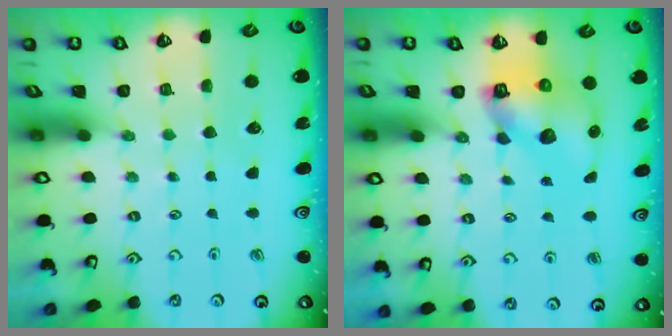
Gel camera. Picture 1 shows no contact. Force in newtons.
{"total": 8.8, "press": 8.7, "slide": 1.2}